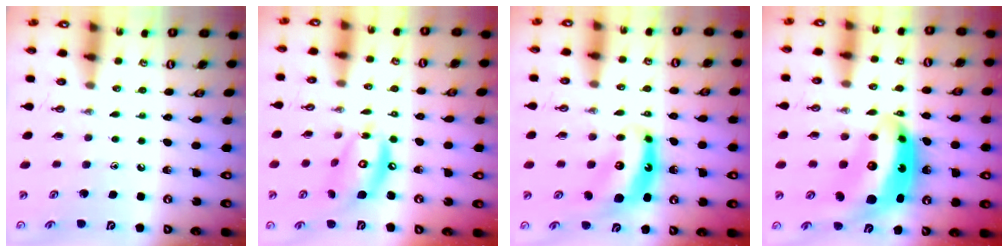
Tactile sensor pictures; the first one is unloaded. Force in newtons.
{"total": 13.3, "press": 13.3, "slide": 1.2}
{"total": 8.2, "press": 8.2, "slide": 0.7}
{"total": 15.5, "press": 15.4, "slide": 1.5}